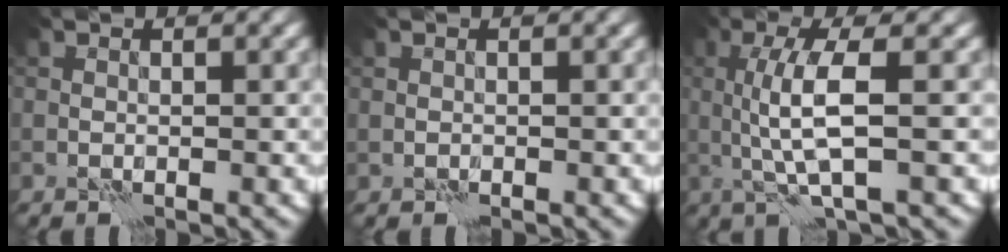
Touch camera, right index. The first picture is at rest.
{"total": 0.0}
{"total": 4.8, "force": [0.3, 1.1, 4.7], "torque": [-0.098, 0.004, 0.010]}